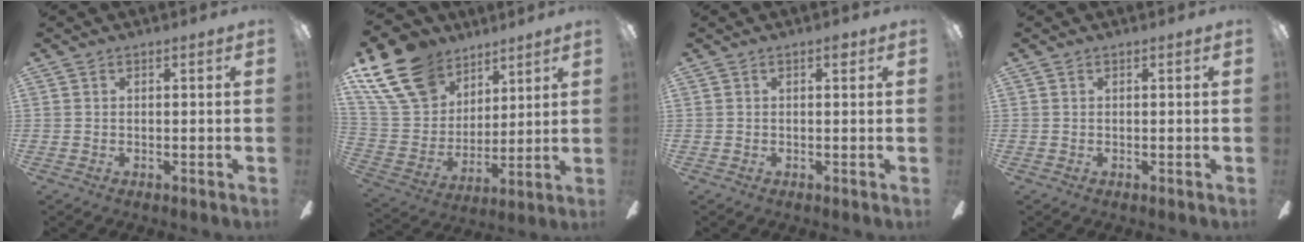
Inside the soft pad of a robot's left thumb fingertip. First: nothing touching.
{"total": 21.3, "force": [13.1, 13.6, 9.9], "torque": [-0.219, -0.058, 0.248]}
{"total": 1.3, "force": [0.7, 0.6, 0.8], "torque": [-0.009, 0.001, 0.010]}
{"total": 0.0}